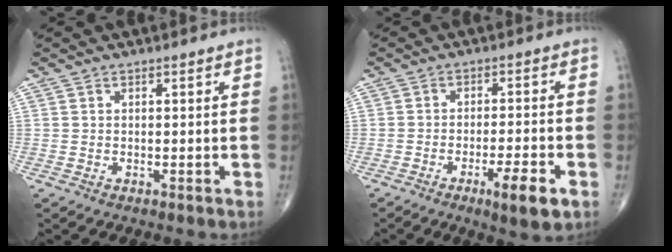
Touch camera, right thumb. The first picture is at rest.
{"total": 7.4, "force": [-3.6, 1.3, 6.3], "torque": [-0.102, 0.008, -0.052]}